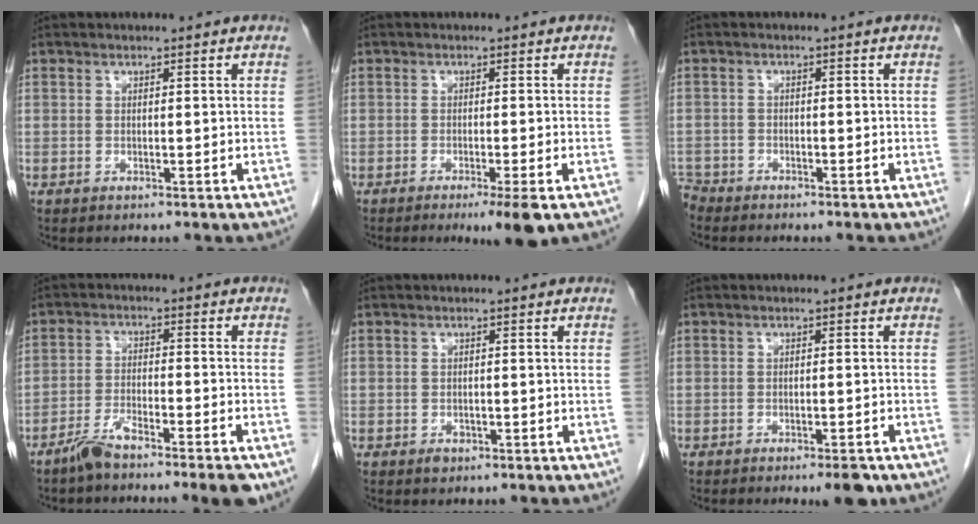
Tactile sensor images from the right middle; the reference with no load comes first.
{"total": 4.2, "force": [-2.4, -0.1, 3.5], "torque": [-0.045, -0.013, -0.035]}
{"total": 3.2, "force": [-3.0, 1.1, 0.0], "torque": [-0.004, -0.005, -0.058]}
{"total": 7.1, "force": [-5.5, 0.3, 4.5], "torque": [-0.075, -0.009, -0.098]}
{"total": 1.1, "force": [-0.6, 0.8, 0.5], "torque": [-0.008, 0.001, -0.005]}
{"total": 3.2, "force": [-2.3, 0.8, 2.2], "torque": [-0.025, -0.002, -0.028]}